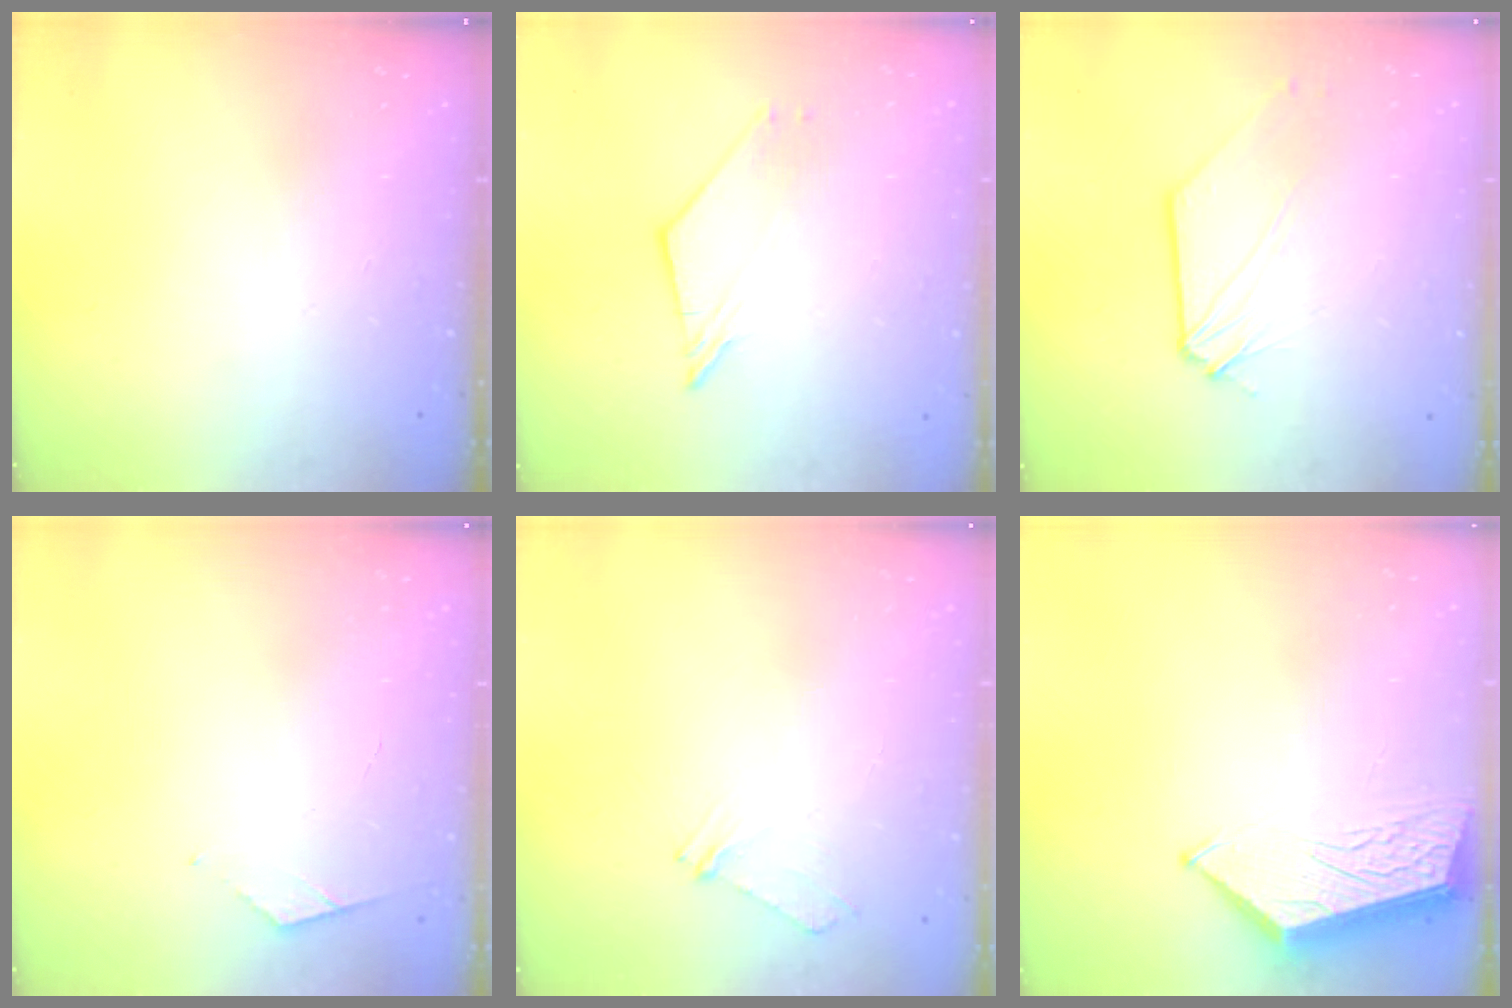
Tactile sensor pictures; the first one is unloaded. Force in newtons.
{"total": 2.5, "press": 2.4, "slide": 0.4}
{"total": 1.0, "press": 1.0, "slide": 0.1}
{"total": 3.6, "press": 3.5, "slide": 0.5}
{"total": 4.1, "press": 4.0, "slide": 0.7}
{"total": 5.9, "press": 5.9, "slide": 0.6}